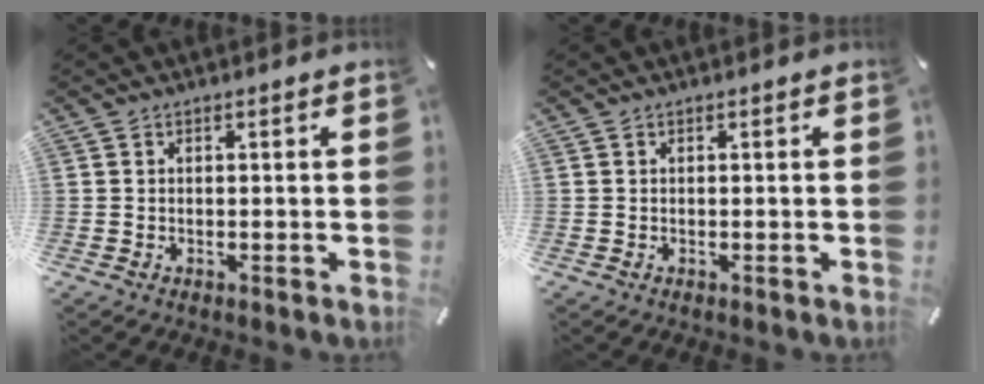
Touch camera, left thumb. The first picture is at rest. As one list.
[{"total": 0.0}]